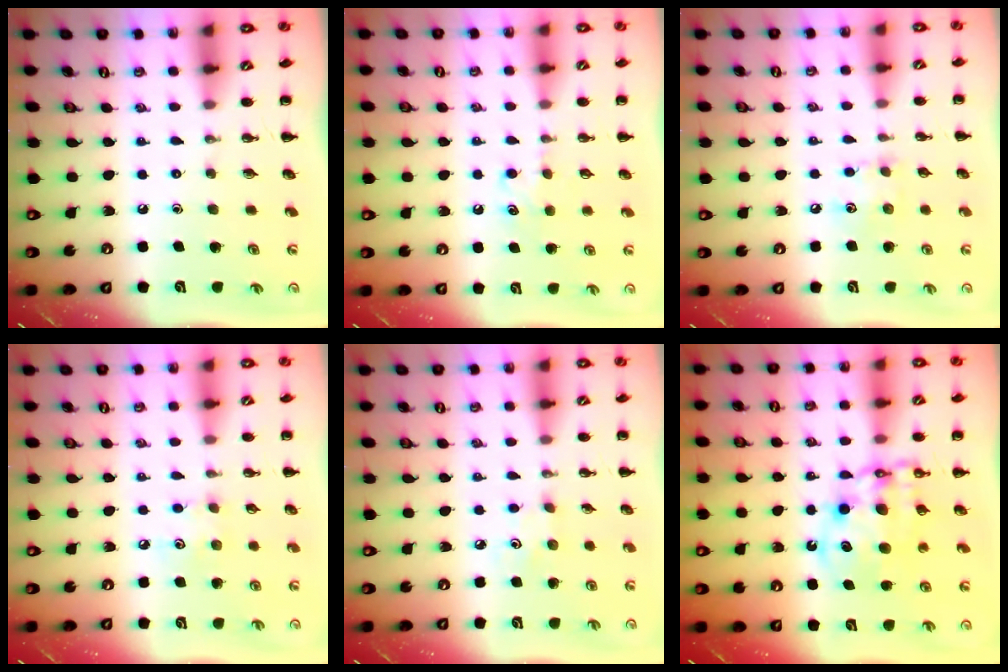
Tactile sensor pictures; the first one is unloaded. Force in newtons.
{"total": 6.7, "press": 6.6, "slide": 1.5}
{"total": 6.5, "press": 6.3, "slide": 1.4}
{"total": 4.6, "press": 4.5, "slide": 1.1}
{"total": 2.4, "press": 2.3, "slide": 0.7}
{"total": 10.7, "press": 10.4, "slide": 2.7}